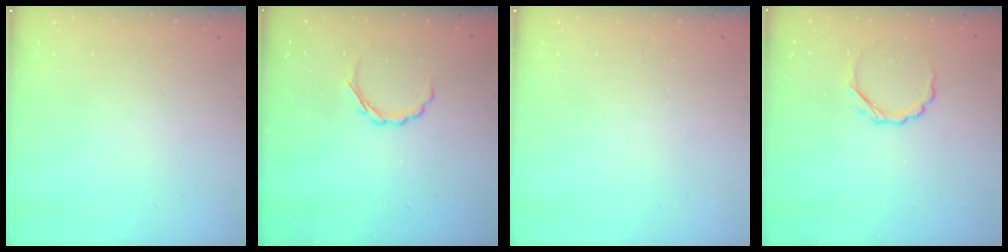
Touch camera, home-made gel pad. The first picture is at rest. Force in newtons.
{"total": 4.4, "press": 4.2, "slide": 1.1}
{"total": 0.0}
{"total": 3.9, "press": 3.7, "slide": 1.0}